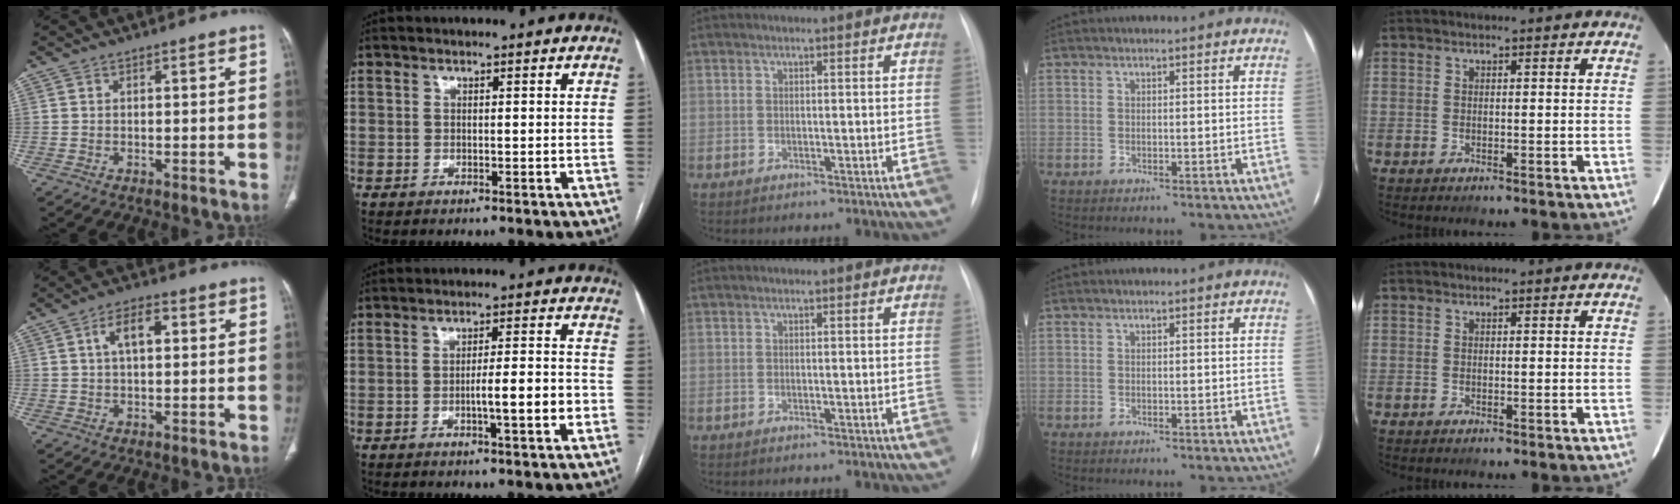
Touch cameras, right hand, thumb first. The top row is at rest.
{"thumb": {"total": 6.1, "force": [1.5, 3.1, 5.0], "torque": [-0.085, 0.013, 0.024]}, "index": {"total": 6.5, "force": [-2.0, 0.2, 6.2], "torque": [-0.095, 0.006, -0.029]}}